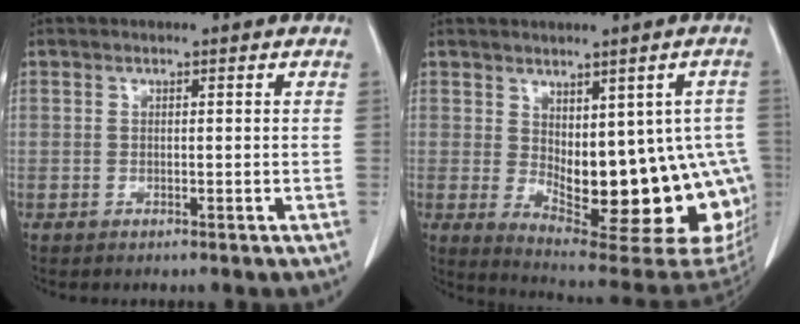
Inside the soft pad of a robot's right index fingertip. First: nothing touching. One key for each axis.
{"total": 20.4, "fx": -2.9, "fy": 8.4, "fz": 18.4, "tx": -0.163, "ty": -0.003, "tz": -0.012}